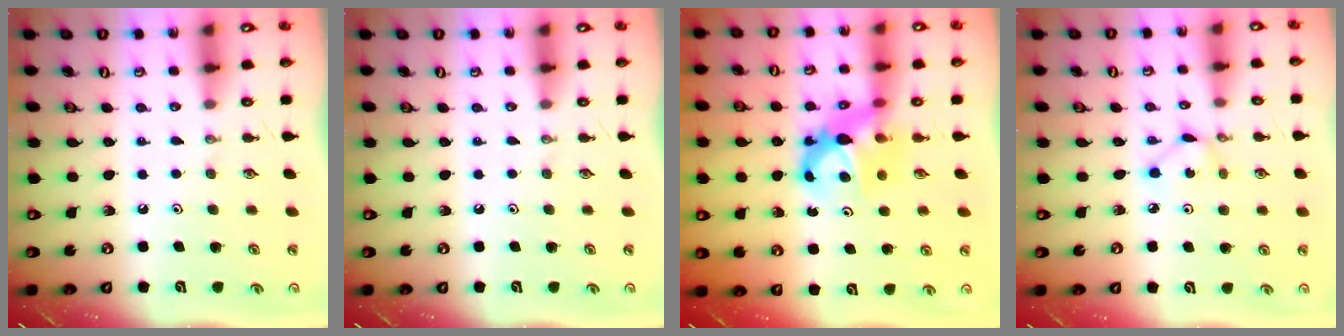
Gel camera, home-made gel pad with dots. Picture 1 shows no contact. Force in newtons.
{"total": 0.0}
{"total": 7.3, "press": 7.3, "slide": 0.5}
{"total": 2.2, "press": 2.2, "slide": 0.1}